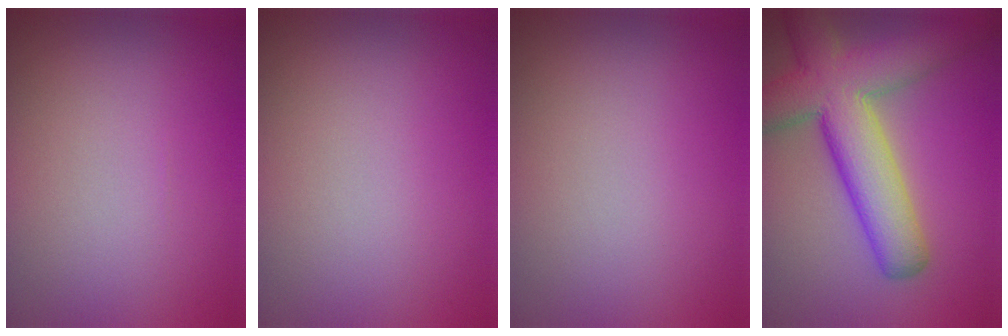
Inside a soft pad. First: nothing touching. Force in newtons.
{"total": 0.0}
{"total": 0.0}
{"total": 9.0, "press": 9.0, "slide": 0.4}